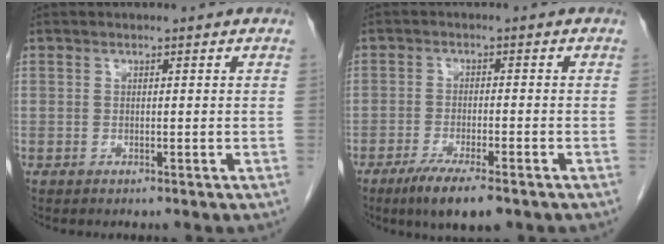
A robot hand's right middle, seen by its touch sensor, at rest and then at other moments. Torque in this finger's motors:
{"motor_torque": [0.52, -0.33, 0.09, 0.03]}